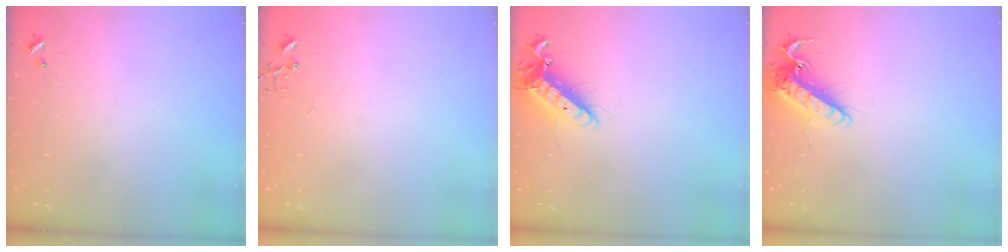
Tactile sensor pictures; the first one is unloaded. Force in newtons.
{"total": 0.0}
{"total": 13.1, "press": 13.0, "slide": 2.3}
{"total": 12.8, "press": 12.6, "slide": 2.4}